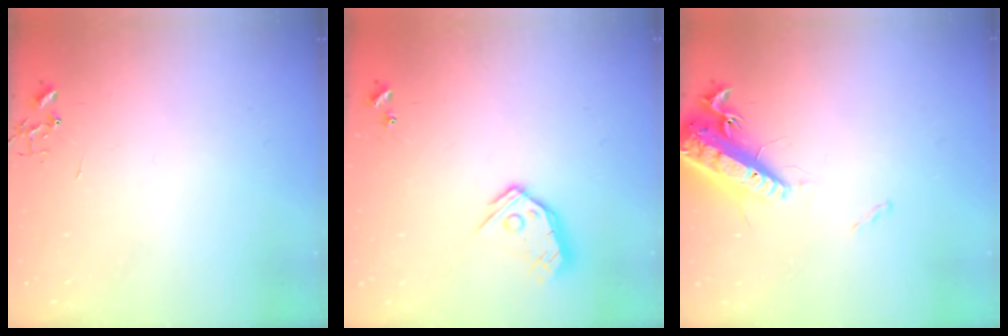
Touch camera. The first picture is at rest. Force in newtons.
{"total": 9.9, "press": 9.9, "slide": 0.8}
{"total": 16.7, "press": 16.2, "slide": 4.1}